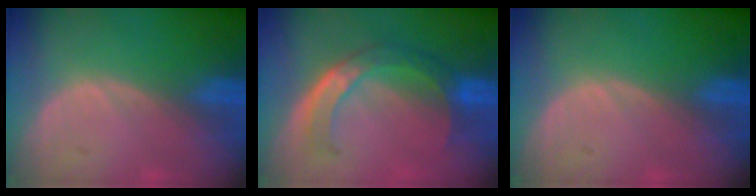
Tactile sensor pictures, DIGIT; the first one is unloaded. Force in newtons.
{"total": 8.0, "press": 6.7, "slide": 4.3}
{"total": 0.0}